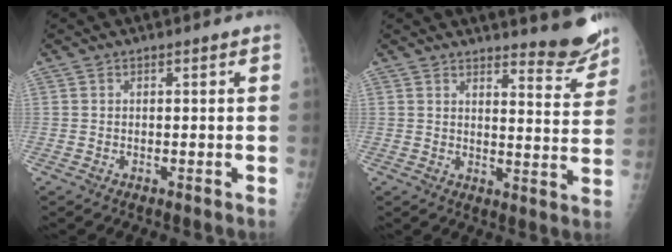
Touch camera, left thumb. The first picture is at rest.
{"total": 8.5, "force": [7.9, 1.2, 2.9], "torque": [-0.019, -0.076, 0.099]}